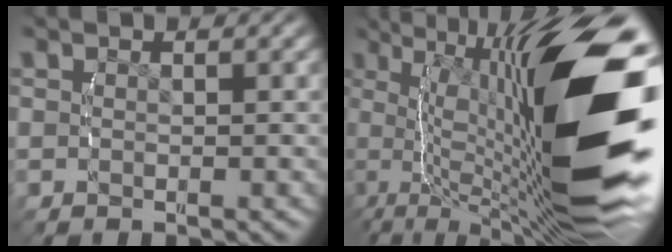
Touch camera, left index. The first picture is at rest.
{"total": 18.4, "force": [-0.1, 8.1, 16.5], "torque": [-0.226, 0.001, 0.003]}